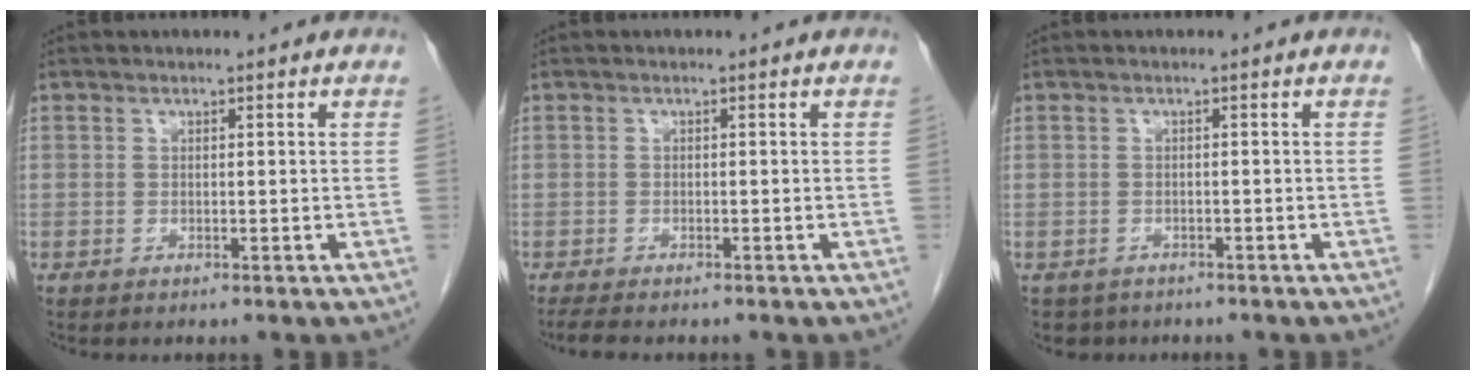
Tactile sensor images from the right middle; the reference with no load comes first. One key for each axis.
{"total": 3.6, "fx": -3.0, "fy": 0.7, "fz": 1.8, "tx": -0.032, "ty": -0.010, "tz": -0.043}
{"total": 3.6, "fx": -2.8, "fy": 2.3, "fz": 0.2, "tx": -0.003, "ty": 0.000, "tz": -0.042}